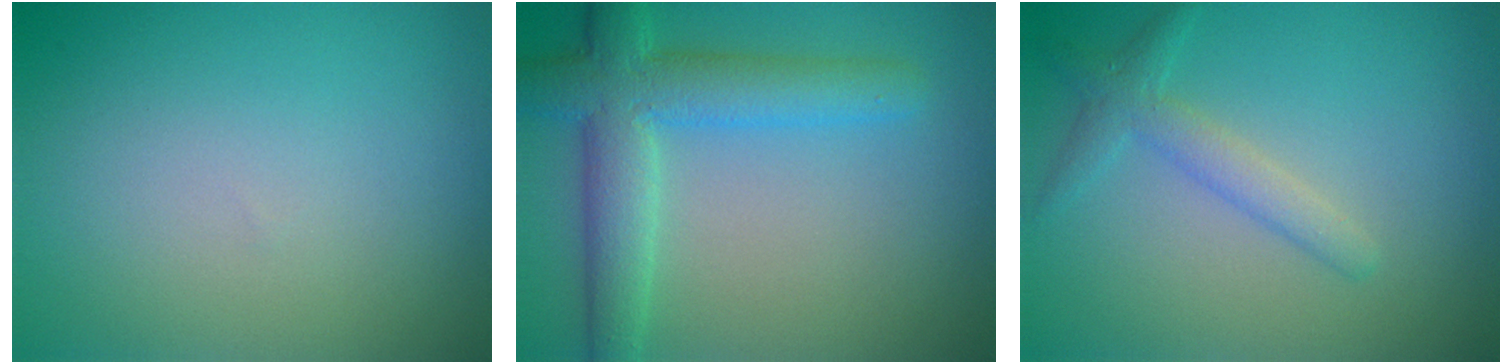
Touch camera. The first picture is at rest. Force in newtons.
{"total": 5.8, "press": 5.8, "slide": 0.3}
{"total": 2.3, "press": 2.3, "slide": 0.1}